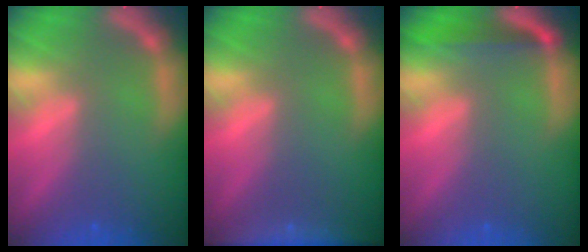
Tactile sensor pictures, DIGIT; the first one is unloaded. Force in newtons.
{"total": 6.0}
{"total": 3.0}